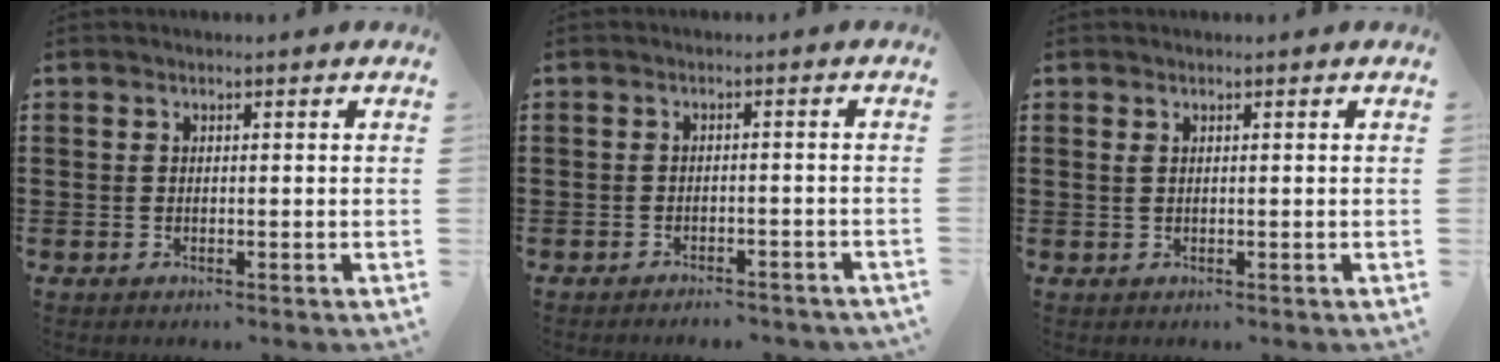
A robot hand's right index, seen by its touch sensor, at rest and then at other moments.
{"total": 2.1, "force": [-2.1, 0.0, 0.1], "torque": [-0.008, -0.001, -0.043]}
{"total": 0.7, "force": [0.3, 0.2, 0.6], "torque": [-0.013, 0.002, 0.005]}